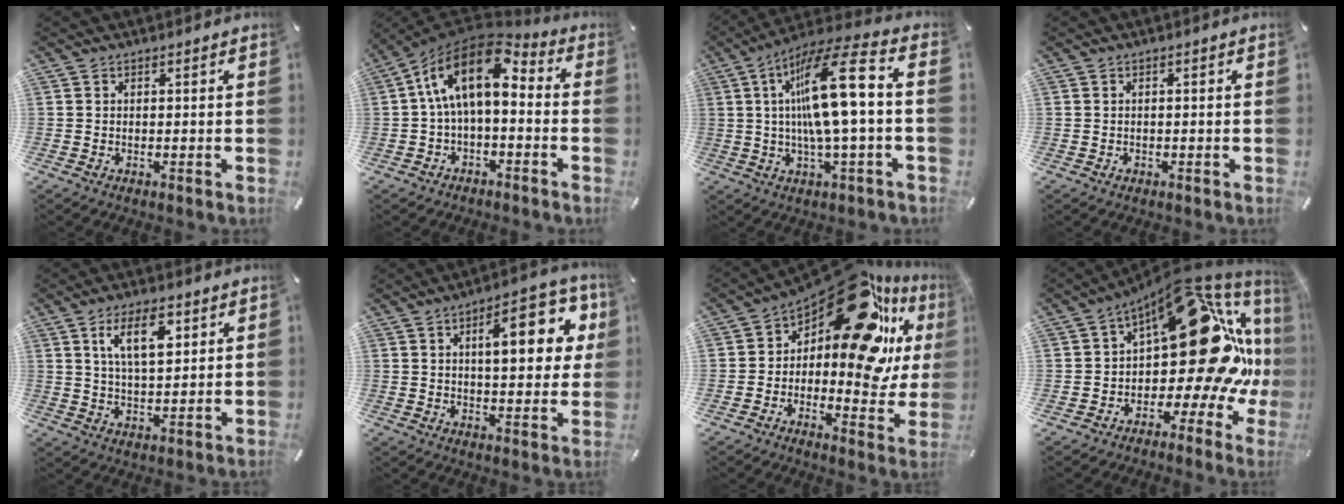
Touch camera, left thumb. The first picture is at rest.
{"total": 15.2, "force": [3.7, 8.0, 12.4], "torque": [-0.239, -0.010, 0.059]}
{"total": 17.1, "force": [2.1, 2.9, 16.7], "torque": [-0.314, -0.009, 0.017]}
{"total": 0.7, "force": [-0.3, 0.6, 0.3], "torque": [-0.006, 0.003, -0.007]}
{"total": 10.0, "force": [4.6, 4.4, 7.7], "torque": [-0.131, -0.004, 0.076]}
{"total": 16.2, "force": [5.3, 6.7, 13.7], "torque": [-0.190, -0.007, 0.079]}
{"total": 24.0, "force": [11.9, 11.0, 17.7], "torque": [-0.235, -0.085, 0.200]}
{"total": 29.3, "force": [8.2, 14.0, 24.4], "torque": [-0.317, -0.091, 0.157]}